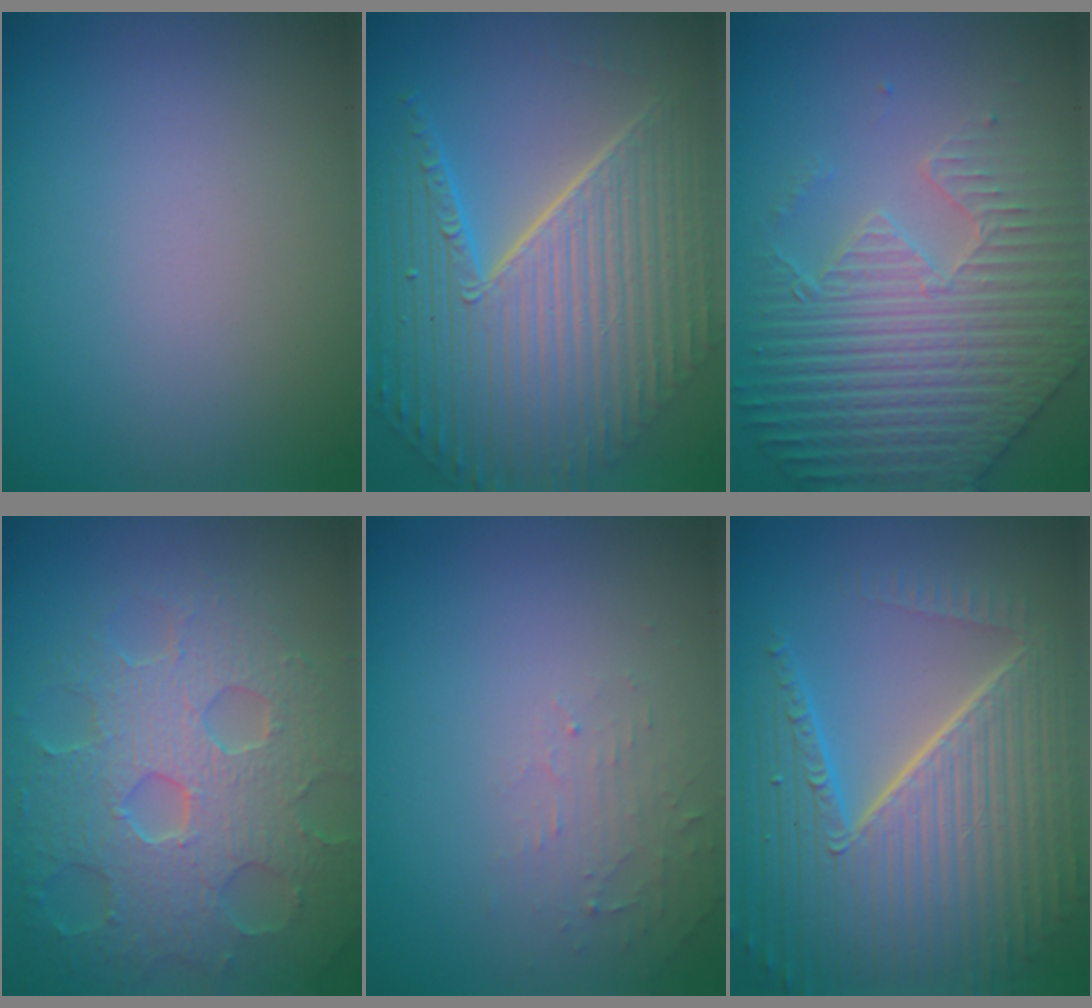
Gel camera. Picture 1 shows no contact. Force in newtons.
{"total": 10.8, "press": 7.3, "slide": 8.0}
{"total": 6.3, "press": 5.5, "slide": 3.2}
{"total": 7.8, "press": 6.0, "slide": 5.1}
{"total": 1.6, "press": 1.5, "slide": 0.3}
{"total": 10.1, "press": 6.3, "slide": 7.9}